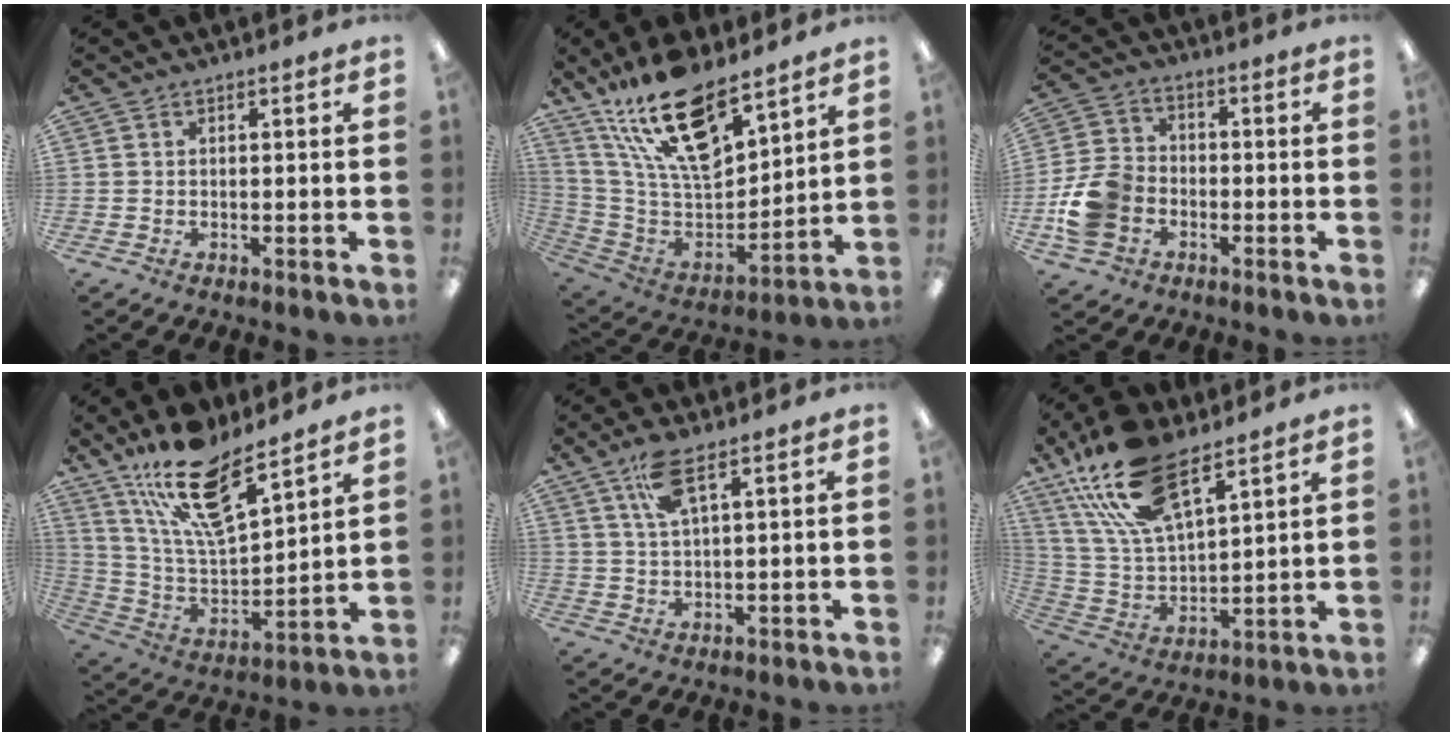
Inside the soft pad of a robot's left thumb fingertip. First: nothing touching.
{"total": 21.6, "force": [15.0, 8.7, 13.0], "torque": [-0.236, -0.095, 0.262]}
{"total": 11.2, "force": [-4.0, 8.5, 6.0], "torque": [-0.122, 0.032, -0.071]}
{"total": 18.8, "force": [13.8, 6.2, 11.1], "torque": [-0.208, -0.081, 0.242]}
{"total": 7.9, "force": [4.6, 2.3, 5.9], "torque": [-0.122, 0.004, 0.080]}
{"total": 20.7, "force": [13.4, 8.8, 13.1], "torque": [-0.283, -0.055, 0.236]}